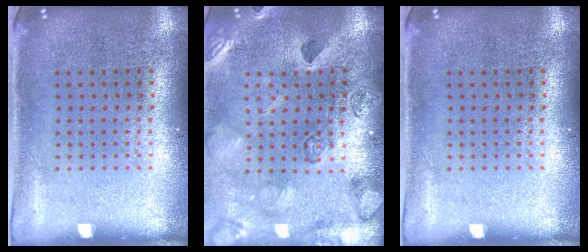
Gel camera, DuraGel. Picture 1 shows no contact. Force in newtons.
{"total": 2.1, "press": 2.1, "slide": 0.3}
{"total": 0.0}